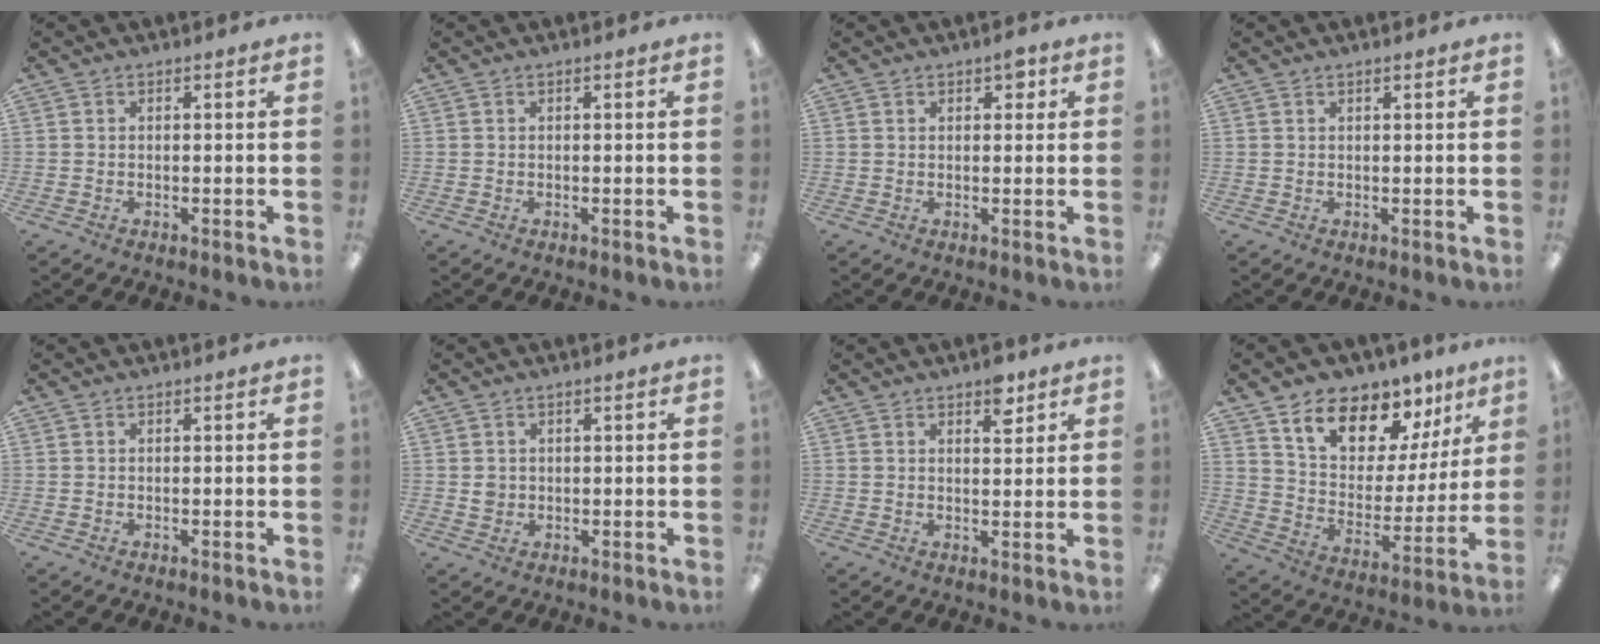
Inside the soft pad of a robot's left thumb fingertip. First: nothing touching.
{"total": 0.0}
{"total": 2.8, "force": [1.5, 1.6, 1.8], "torque": [-0.014, -0.004, 0.019]}
{"total": 0.6, "force": [0.5, 0.1, 0.4], "torque": [-0.008, -0.001, 0.009]}
{"total": 0.0}
{"total": 1.8, "force": [0.2, 1.6, 0.6], "torque": [-0.005, 0.000, 0.001]}
{"total": 5.1, "force": [3.3, 2.2, 3.2], "torque": [-0.030, -0.017, 0.050]}
{"total": 14.0, "force": [11.2, 6.9, 4.9], "torque": [-0.090, -0.085, 0.201]}